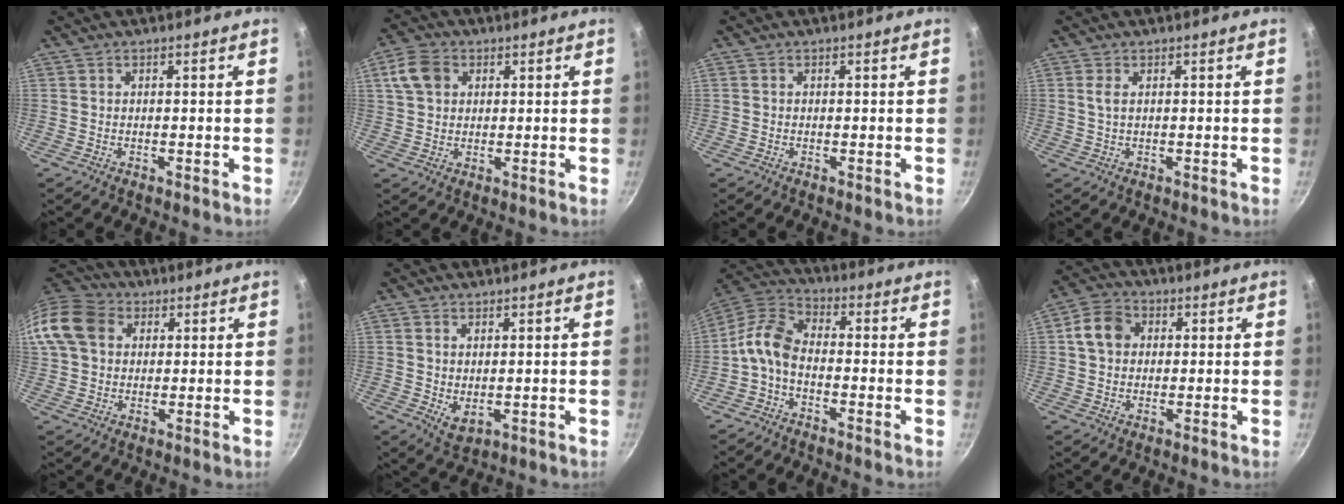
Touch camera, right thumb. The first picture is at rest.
{"total": 6.7, "force": [2.2, 5.2, 3.8], "torque": [-0.058, 0.006, 0.033]}
{"total": 0.0}
{"total": 1.9, "force": [0.5, 0.9, 1.5], "torque": [-0.031, -0.001, 0.011]}
{"total": 14.0, "force": [3.6, 11.2, 7.6], "torque": [-0.149, 0.024, 0.052]}
{"total": 3.8, "force": [0.7, 2.4, 2.8], "torque": [-0.044, -0.014, 0.019]}
{"total": 7.9, "force": [-2.6, 4.6, 5.8], "torque": [-0.124, 0.042, -0.068]}
{"total": 7.2, "force": [1.3, 5.9, 3.9], "torque": [-0.052, 0.013, 0.011]}